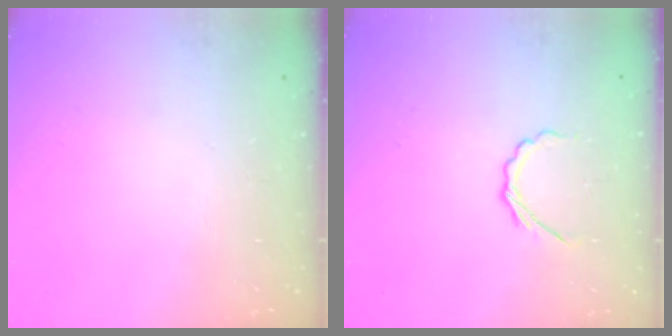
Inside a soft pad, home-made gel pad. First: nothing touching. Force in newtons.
{"total": 3.3, "press": 3.0, "slide": 1.2}